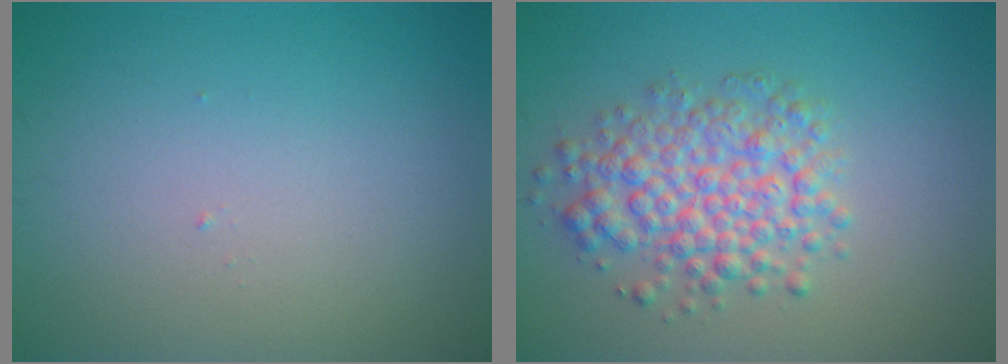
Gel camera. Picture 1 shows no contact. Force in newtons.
{"total": 5.0, "press": 5.0, "slide": 0.2}